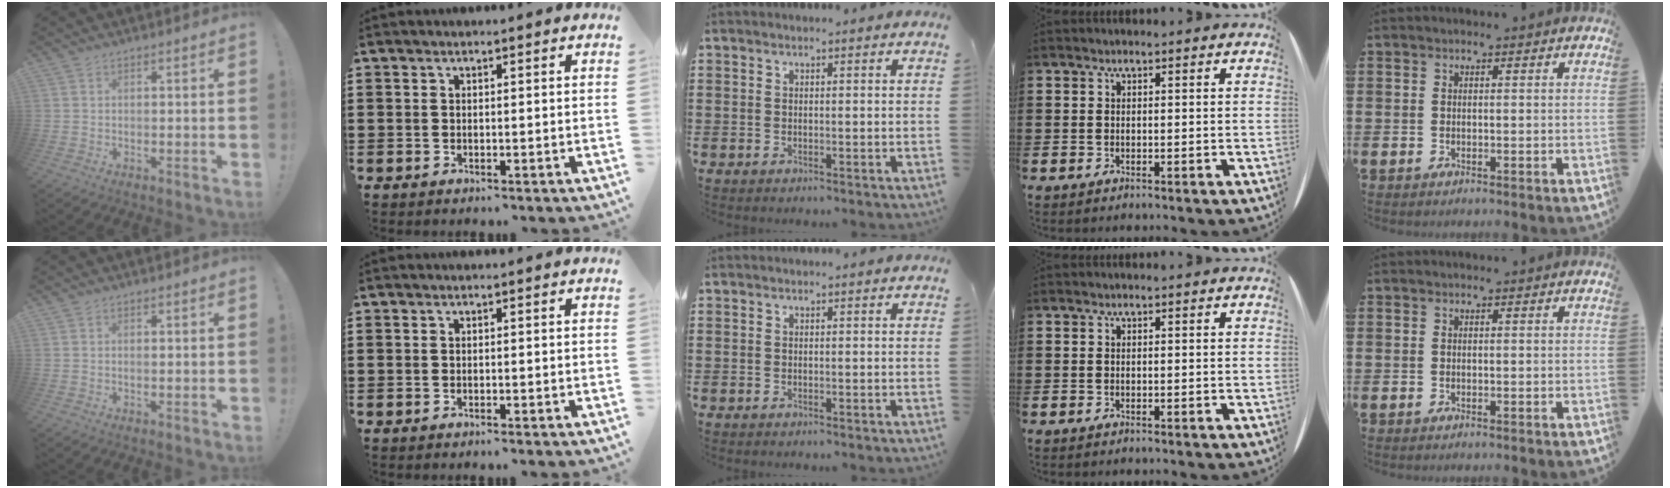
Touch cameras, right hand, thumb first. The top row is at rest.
{"thumb": {"total": 0.6, "force": [-0.1, 0.0, 0.6], "torque": [-0.007, -0.002, -0.004]}}